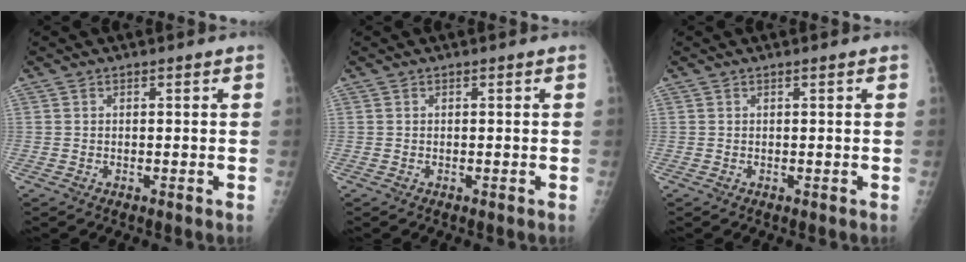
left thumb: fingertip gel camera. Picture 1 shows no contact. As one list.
[{"total": 0.0}, {"total": 0.5, "force": [0.3, 0.1, 0.4], "torque": [-0.006, 0.001, 0.003]}]